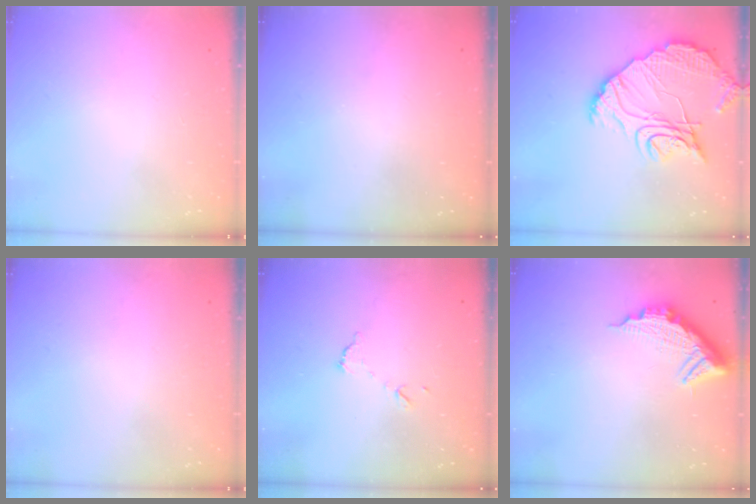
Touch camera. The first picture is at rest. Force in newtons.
{"total": 2.9, "press": 2.8, "slide": 0.9}
{"total": 14.9, "press": 14.8, "slide": 1.2}
{"total": 0.0}
{"total": 6.2, "press": 6.2, "slide": 0.2}
{"total": 12.7, "press": 12.7, "slide": 0.8}